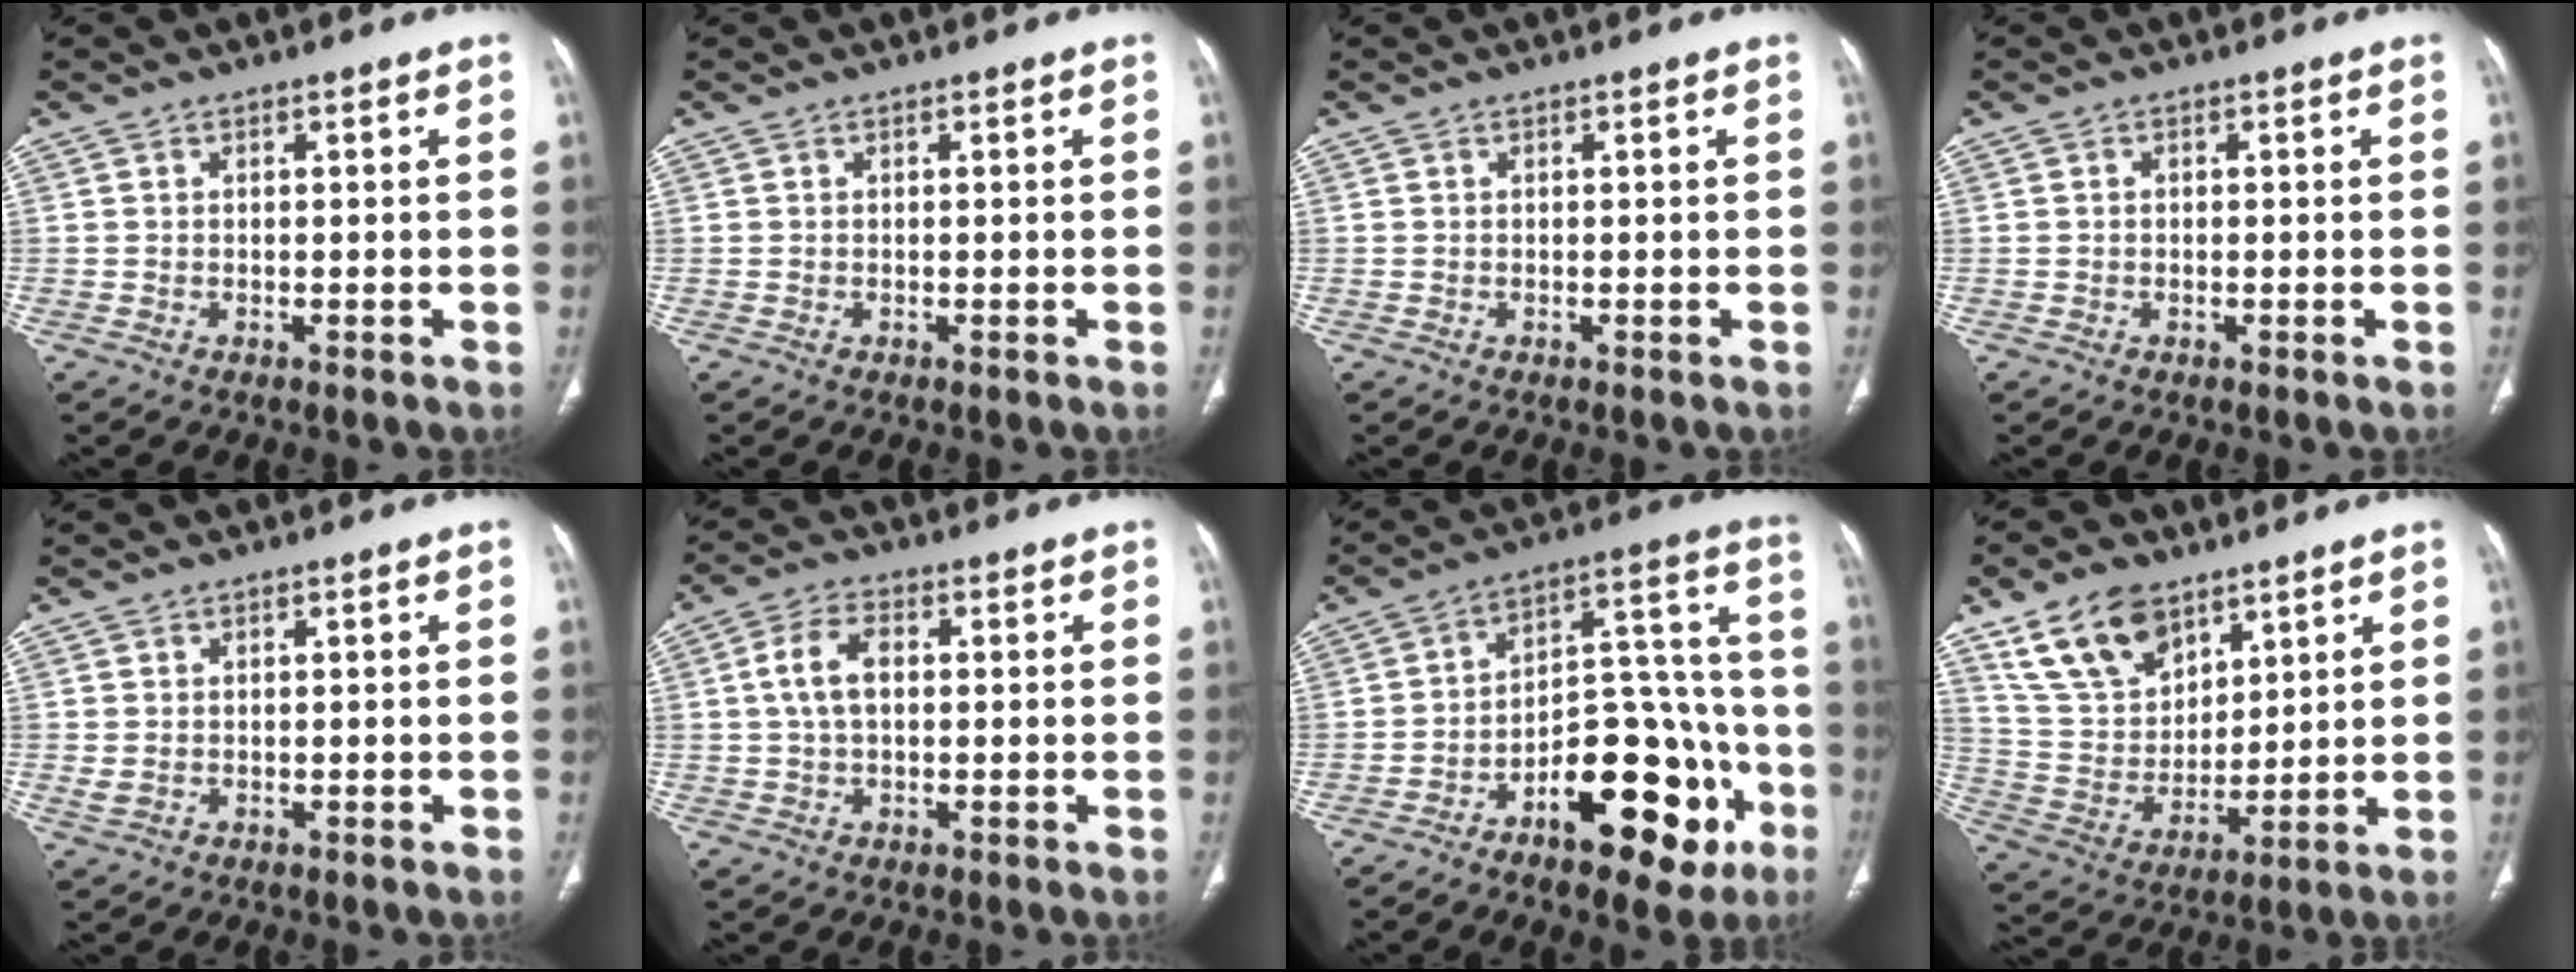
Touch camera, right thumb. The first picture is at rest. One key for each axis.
{"total": 0.0}
{"total": 0.0}
{"total": 0.0}
{"total": 0.9, "fx": 0.0, "fy": 0.8, "fz": 0.4, "tx": -0.014, "ty": 0.003, "tz": 0.005}
{"total": 6.5, "fx": 0.7, "fy": 3.9, "fz": 5.2, "tx": -0.096, "ty": 0.017, "tz": 0.011}
{"total": 21.3, "fx": -9.6, "fy": 9.9, "fz": 16.3, "tx": -0.196, "ty": 0.083, "tz": -0.133}
{"total": 14.5, "fx": 9.2, "fy": 8.7, "fz": 7.0, "tx": -0.104, "ty": -0.038, "tz": 0.186}